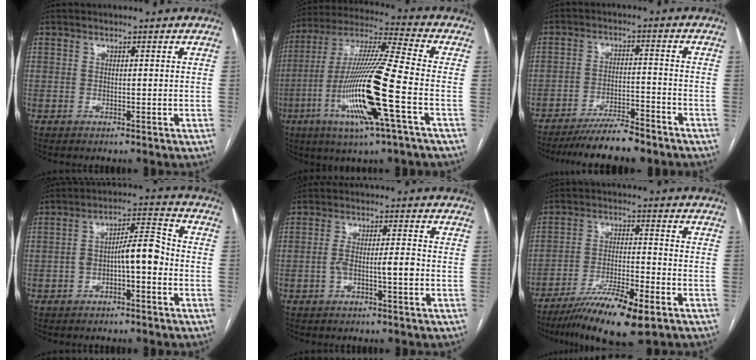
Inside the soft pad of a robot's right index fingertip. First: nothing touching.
{"total": 18.8, "force": [-5.7, 0.2, 17.9], "torque": [-0.366, -0.018, -0.112]}
{"total": 9.0, "force": [-8.1, 0.9, 3.9], "torque": [-0.058, -0.011, -0.133]}
{"total": 7.3, "force": [-1.7, 2.0, 6.9], "torque": [-0.116, 0.030, -0.027]}
{"total": 4.5, "force": [-1.2, 0.6, 4.3], "torque": [-0.082, 0.011, -0.017]}
{"total": 11.8, "force": [-7.8, 1.3, 8.8], "torque": [-0.157, -0.025, -0.131]}